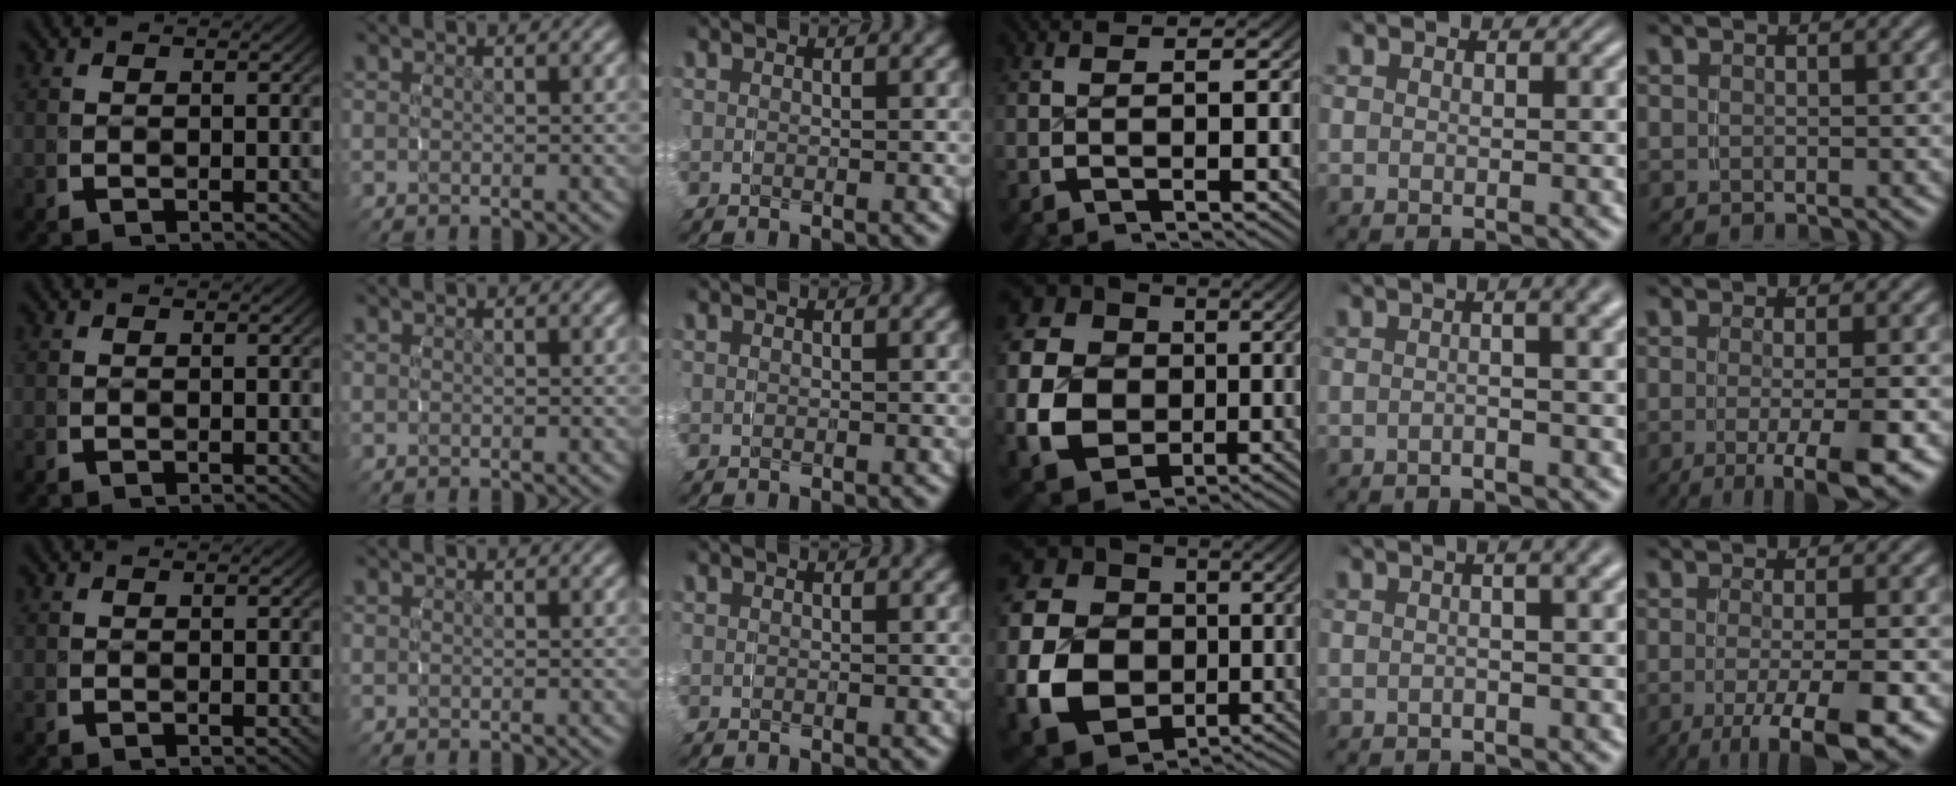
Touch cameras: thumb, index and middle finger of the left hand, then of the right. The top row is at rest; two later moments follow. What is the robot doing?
{"motion": "grasp_and_lifting", "object": "towel"}